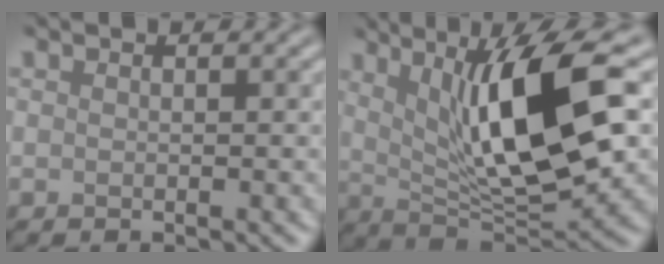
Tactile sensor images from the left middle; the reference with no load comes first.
{"total": 11.3, "force": [2.8, 3.1, 10.5], "torque": [-0.171, -0.002, 0.053]}